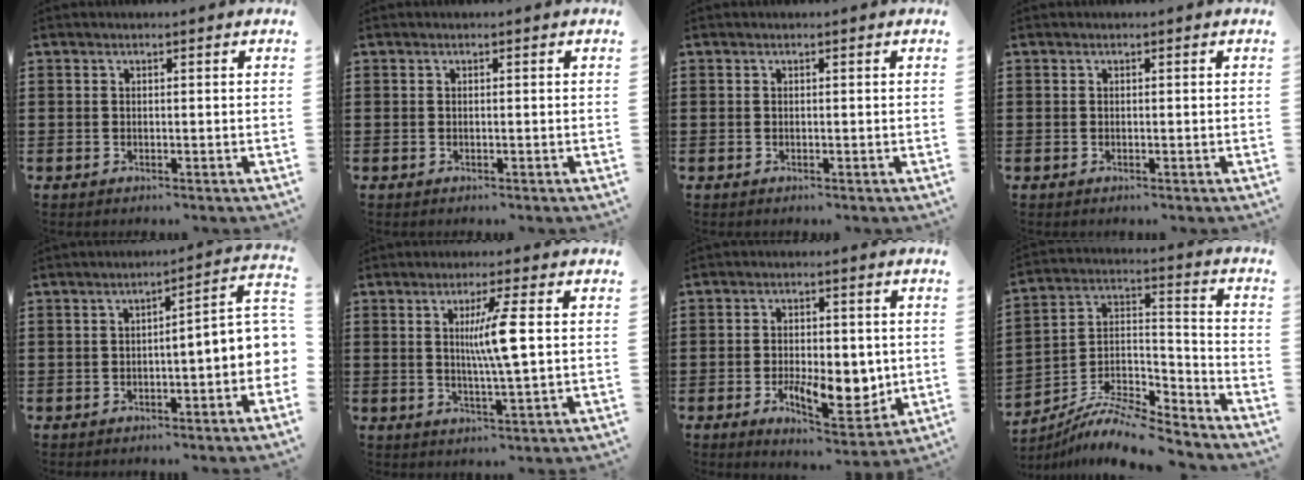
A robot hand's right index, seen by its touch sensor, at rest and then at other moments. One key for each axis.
{"total": 0.0}
{"total": 0.0}
{"total": 0.0}
{"total": 4.4, "fx": -1.1, "fy": 0.6, "fz": 4.3, "tx": -0.070, "ty": -0.023, "tz": -0.027}
{"total": 7.1, "fx": 1.0, "fy": -0.4, "fz": 7.1, "tx": -0.133, "ty": -0.005, "tz": 0.010}
{"total": 8.9, "fx": -1.6, "fy": 4.7, "fz": 7.3, "tx": -0.111, "ty": -0.005, "tz": -0.027}
{"total": 9.0, "fx": -8.2, "fy": 1.9, "fz": 3.3, "tx": -0.067, "ty": 0.013, "tz": -0.165}